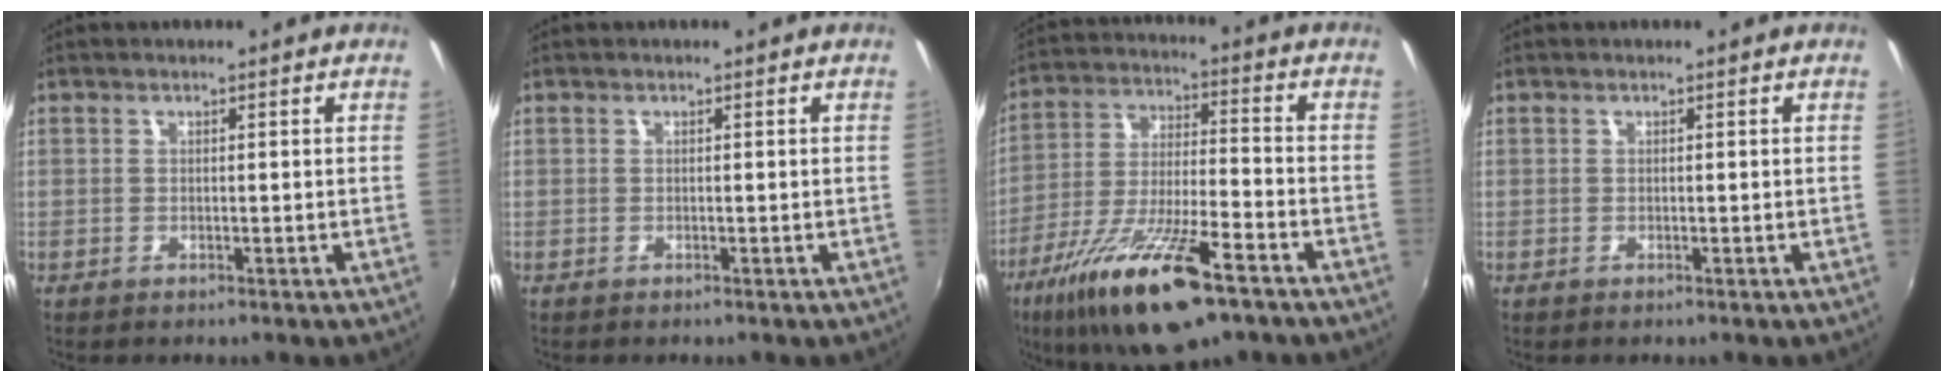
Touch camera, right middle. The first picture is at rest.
{"total": 0.0}
{"total": 19.2, "force": [-11.9, 4.7, 14.3], "torque": [-0.273, -0.044, -0.214]}
{"total": 0.0}